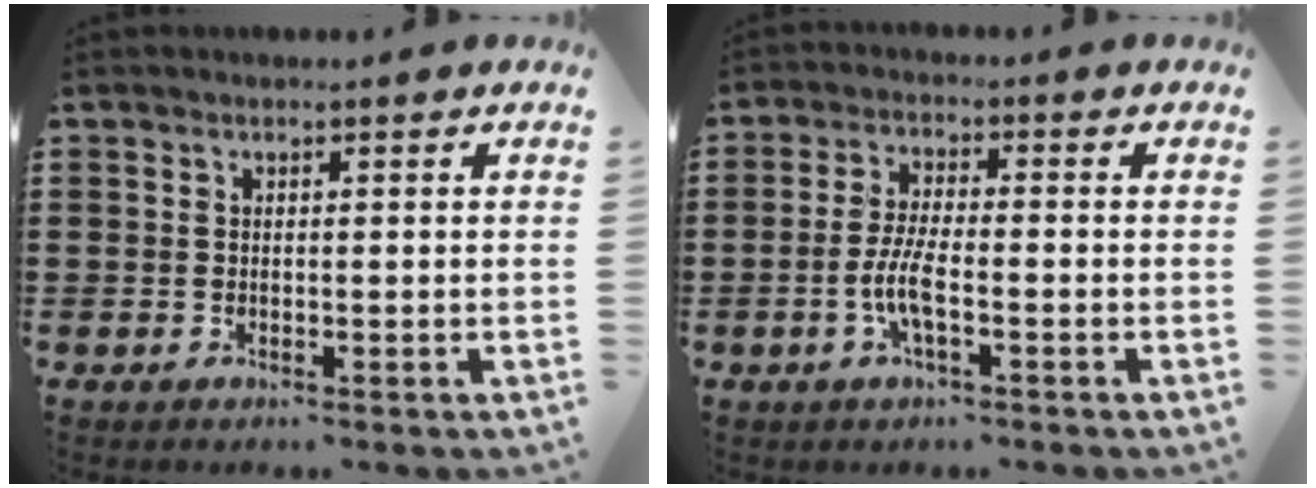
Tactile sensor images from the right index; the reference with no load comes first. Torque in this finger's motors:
{"motor_torque": [2.14, 0.00, 0.36, 0.05]}